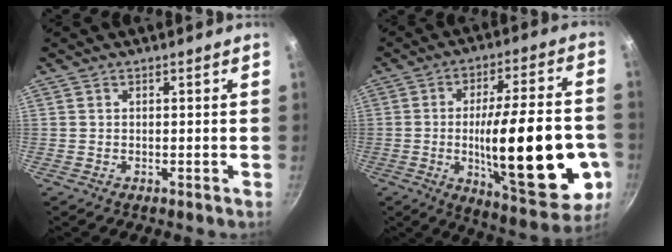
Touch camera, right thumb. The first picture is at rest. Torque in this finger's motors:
{"motor_torque": [2.48, 2.52, 2.32, -0.22, 0.32]}